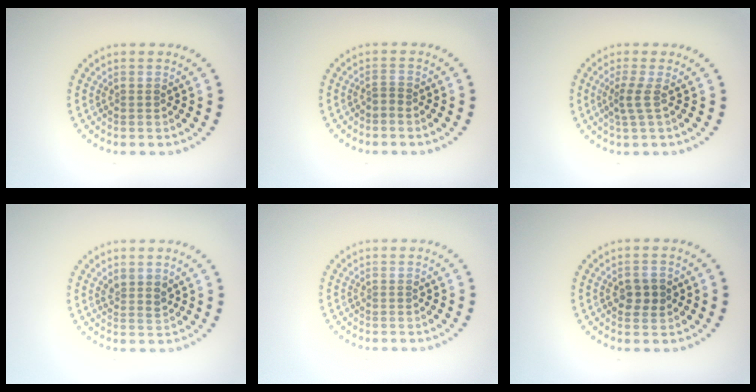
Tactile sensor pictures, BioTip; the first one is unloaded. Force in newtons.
{"total": 0.6, "press": 0.3, "slide": 0.6}
{"total": 1.8, "press": 1.2, "slide": 1.4}
{"total": 1.6, "press": 1.2, "slide": 1.0}
{"total": 0.0}
{"total": 2.2, "press": 2.2, "slide": 0.2}